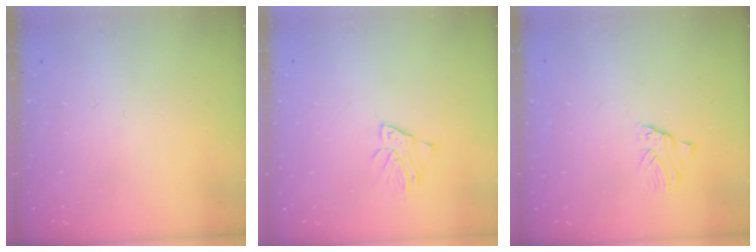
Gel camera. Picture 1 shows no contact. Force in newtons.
{"total": 2.4, "press": 2.4, "slide": 0.2}
{"total": 1.6, "press": 1.6, "slide": 0.3}